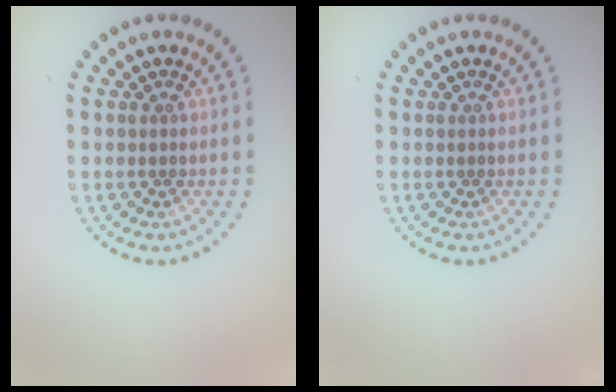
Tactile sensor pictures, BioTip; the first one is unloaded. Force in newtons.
{"total": 0.0}